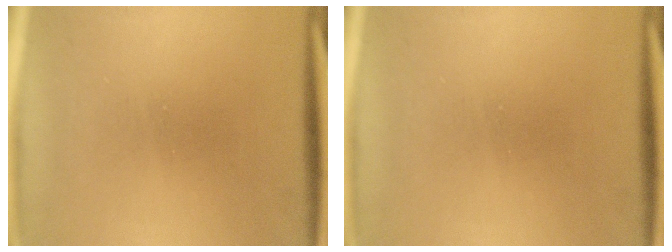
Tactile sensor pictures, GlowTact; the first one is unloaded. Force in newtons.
{"total": 0.0}